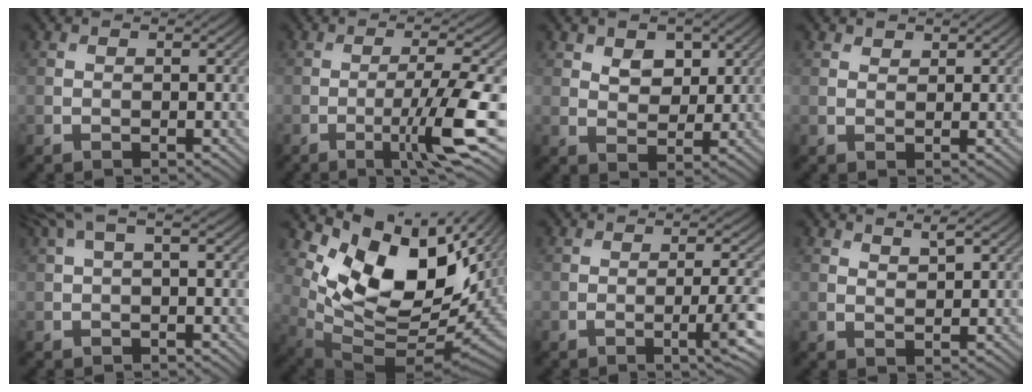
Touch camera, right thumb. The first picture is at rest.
{"total": 7.6, "force": [-2.6, 0.5, 7.2], "torque": [-0.119, 0.008, -0.051]}
{"total": 3.7, "force": [1.7, 2.4, 2.2], "torque": [-0.040, -0.010, 0.029]}
{"total": 1.0, "force": [0.9, 0.4, 0.3], "torque": [-0.006, -0.003, 0.018]}
{"total": 3.1, "force": [0.9, 0.8, 2.9], "torque": [-0.056, 0.014, 0.014]}
{"total": 13.0, "force": [6.0, 7.1, 9.1], "torque": [-0.175, -0.006, 0.122]}
{"total": 4.2, "force": [-1.1, 0.5, 4.1], "torque": [-0.067, 0.004, -0.021]}
{"total": 1.7, "force": [1.4, 0.3, 0.9], "torque": [-0.021, -0.004, 0.030]}